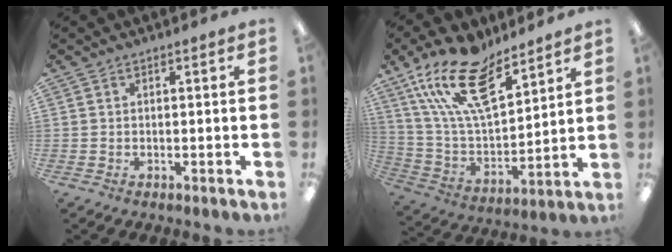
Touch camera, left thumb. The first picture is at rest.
{"total": 19.9, "force": [13.3, 8.4, 12.3], "torque": [-0.238, -0.072, 0.239]}